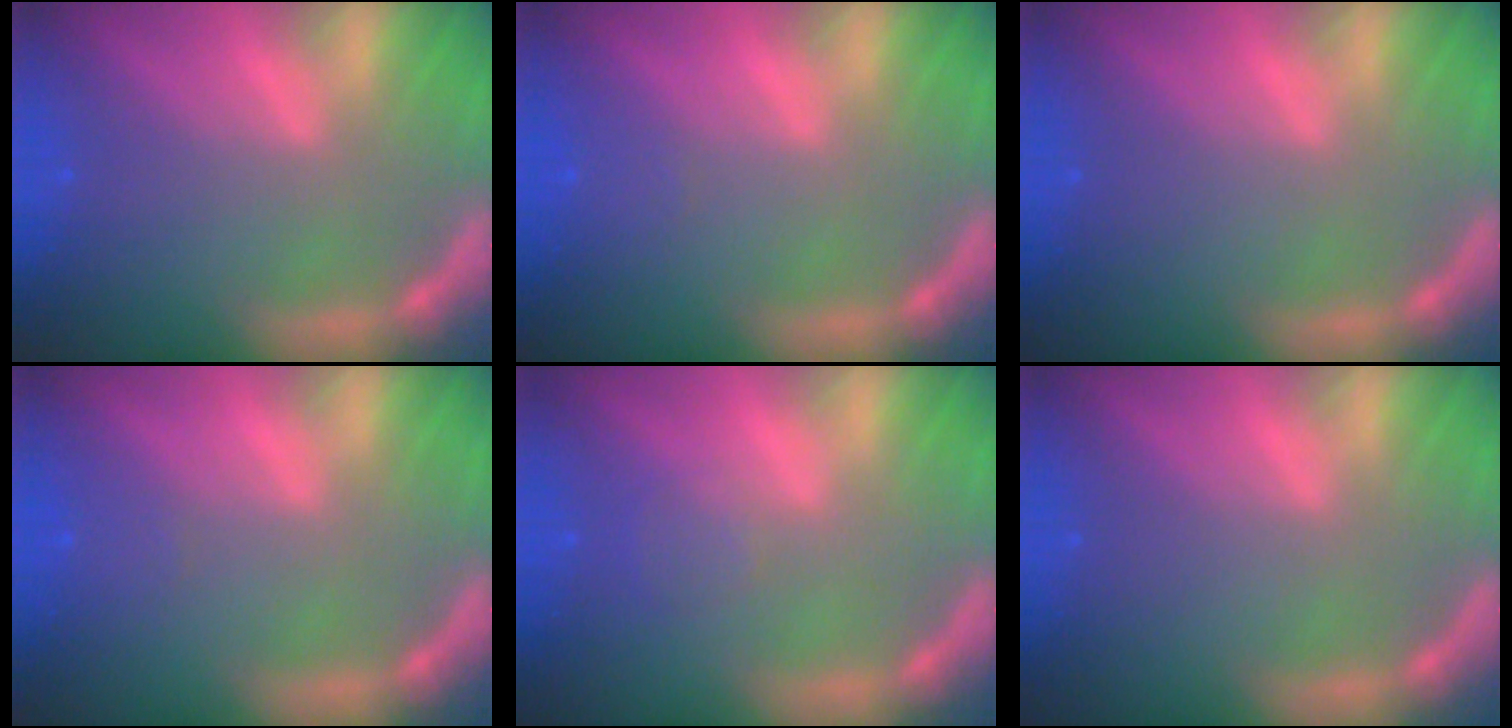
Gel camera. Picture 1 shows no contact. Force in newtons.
{"total": 1.0}
{"total": 0.0}
{"total": 1.0}
{"total": 1.5}
{"total": 0.0}